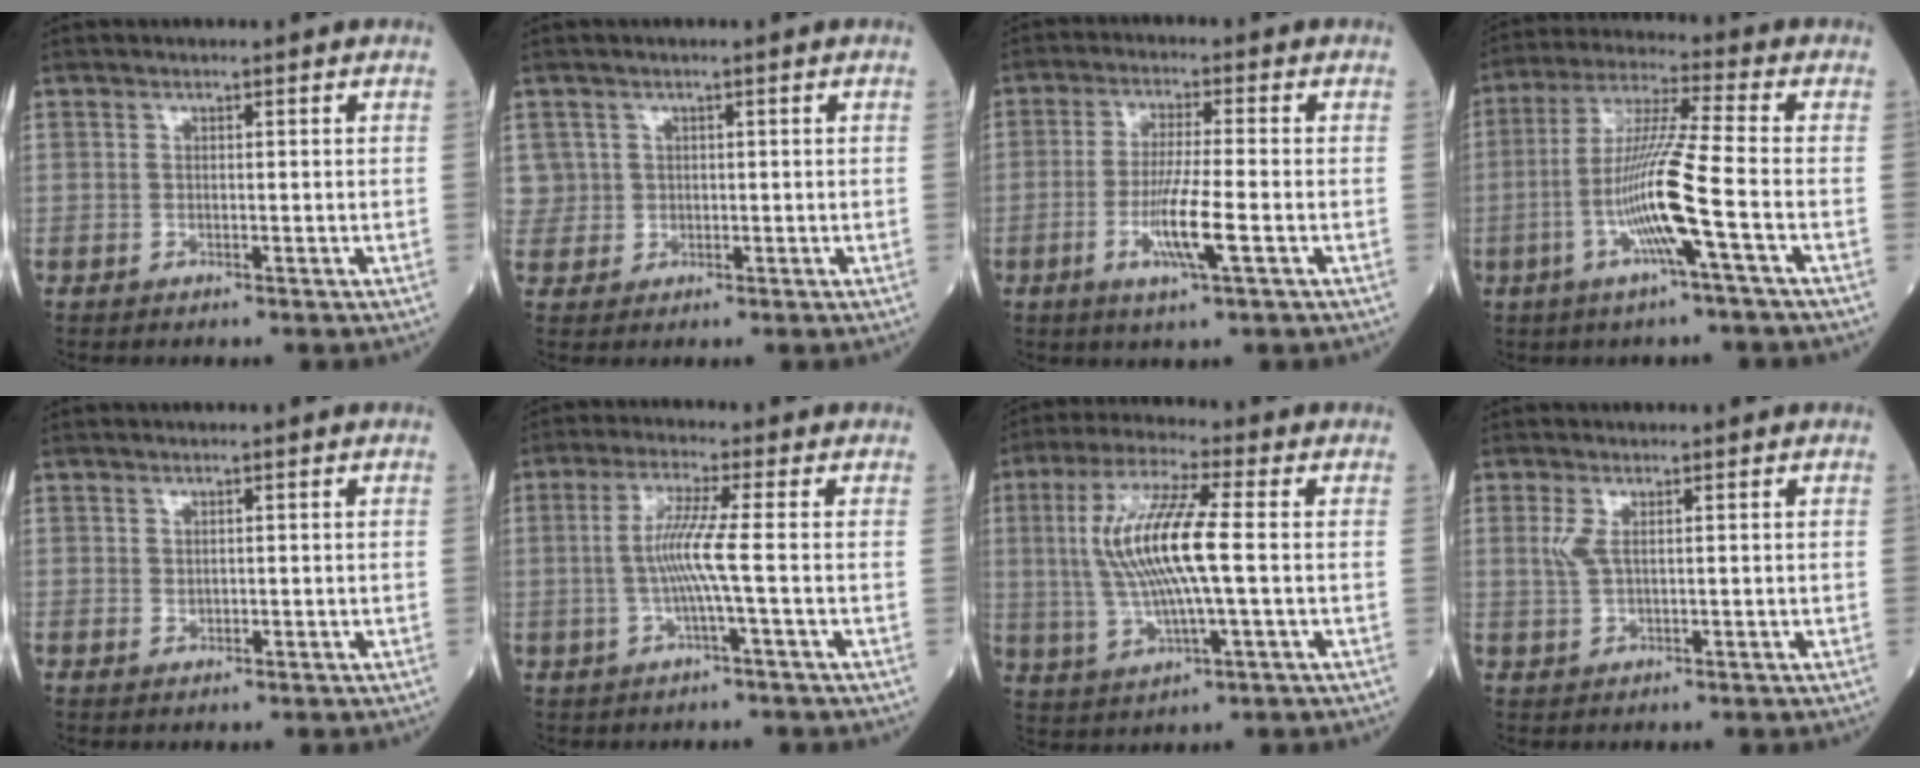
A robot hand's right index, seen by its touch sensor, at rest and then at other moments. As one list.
[{"total": 2.7, "force": [0.9, 2.5, -0.3], "torque": [0.021, 0.007, 0.013]}, {"total": 7.7, "force": [-2.4, -0.1, 7.3], "torque": [-0.141, -0.013, -0.046]}, {"total": 11.5, "force": [-3.5, -1.1, 11.0], "torque": [-0.217, -0.003, -0.072]}, {"total": 0.5, "force": [0.2, 0.4, 0.3], "torque": [-0.002, -0.001, 0.002]}, {"total": 5.8, "force": [-0.6, -1.0, 5.7], "torque": [-0.121, 0.005, -0.013]}, {"total": 12.6, "force": [0.7, 1.7, 12.5], "torque": [-0.264, 0.011, 0.013]}, {"total": 2.2, "force": [0.8, 0.6, 2.0], "torque": [-0.055, 0.002, 0.021]}]